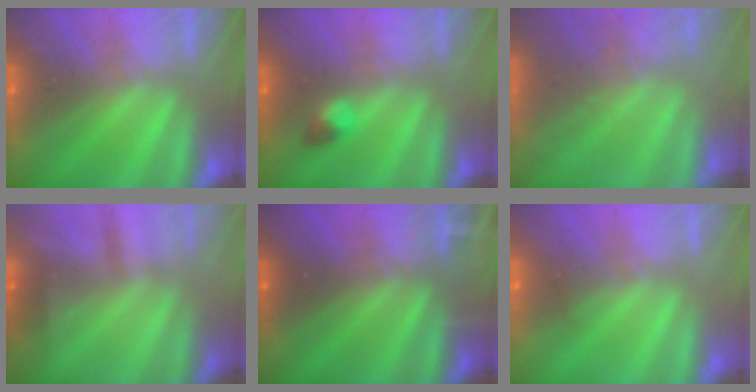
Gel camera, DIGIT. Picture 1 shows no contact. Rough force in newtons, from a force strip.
{"total": 2.6}
{"total": 9.5}
{"total": 2.3}
{"total": 3.3}
{"total": 2.0}